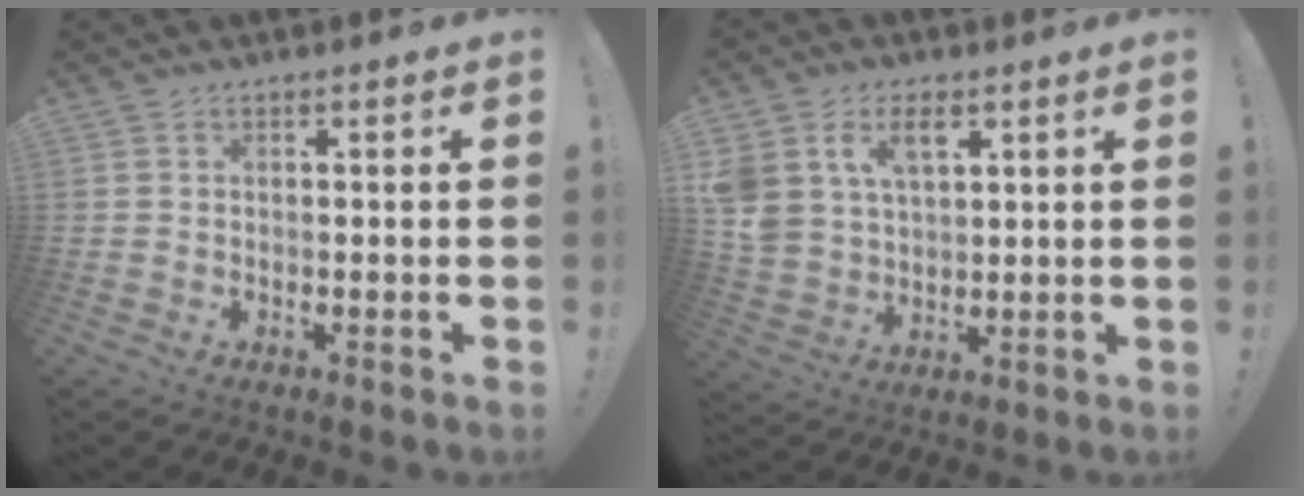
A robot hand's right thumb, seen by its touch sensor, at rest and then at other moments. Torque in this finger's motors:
{"motor_torque": [1.47, 1.93, 1.11, 0.48, 0.11]}